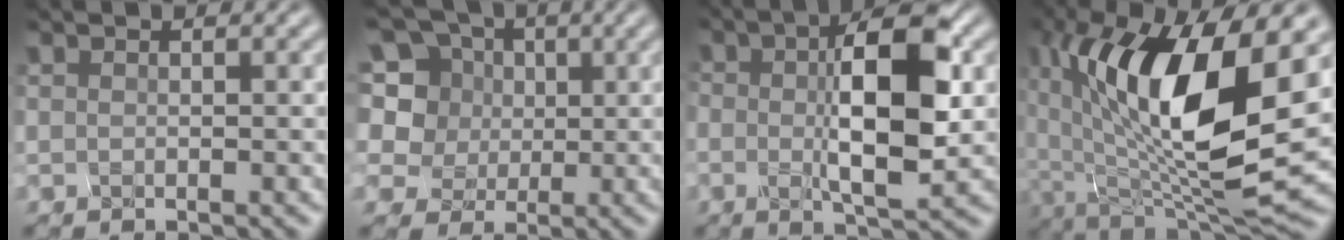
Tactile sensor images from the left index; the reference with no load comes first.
{"total": 8.3, "force": [4.3, 6.5, 2.9], "torque": [-0.082, 0.030, 0.078]}
{"total": 7.3, "force": [-0.4, 2.5, 6.9], "torque": [-0.132, 0.003, 0.011]}
{"total": 12.9, "force": [1.7, 5.1, 11.8], "torque": [-0.225, -0.015, 0.043]}